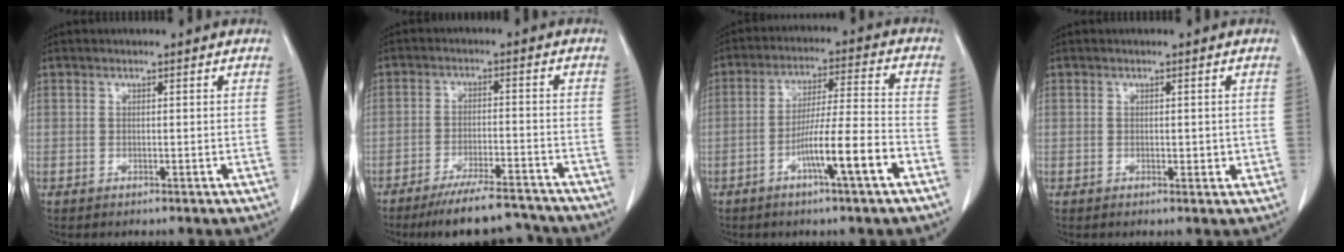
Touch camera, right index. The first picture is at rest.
{"total": 11.1, "force": [-10.2, 1.6, 4.1], "torque": [-0.059, 0.006, -0.156]}
{"total": 10.3, "force": [-4.8, -0.3, 9.1], "torque": [-0.161, 0.004, -0.083]}
{"total": 1.7, "force": [-0.2, 0.9, 1.5], "torque": [-0.020, -0.001, 0.001]}